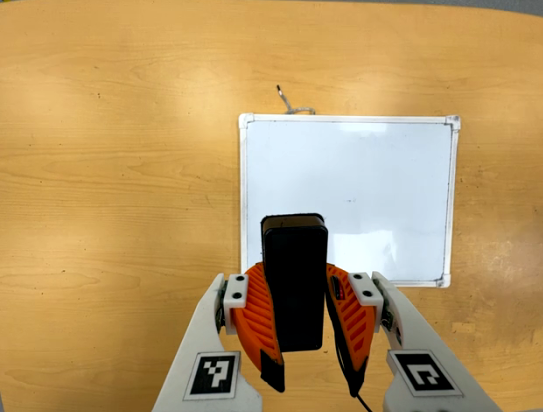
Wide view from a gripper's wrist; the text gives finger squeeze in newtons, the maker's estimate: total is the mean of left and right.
{"total": 8.7, "left": 8.1, "right": 9.4}